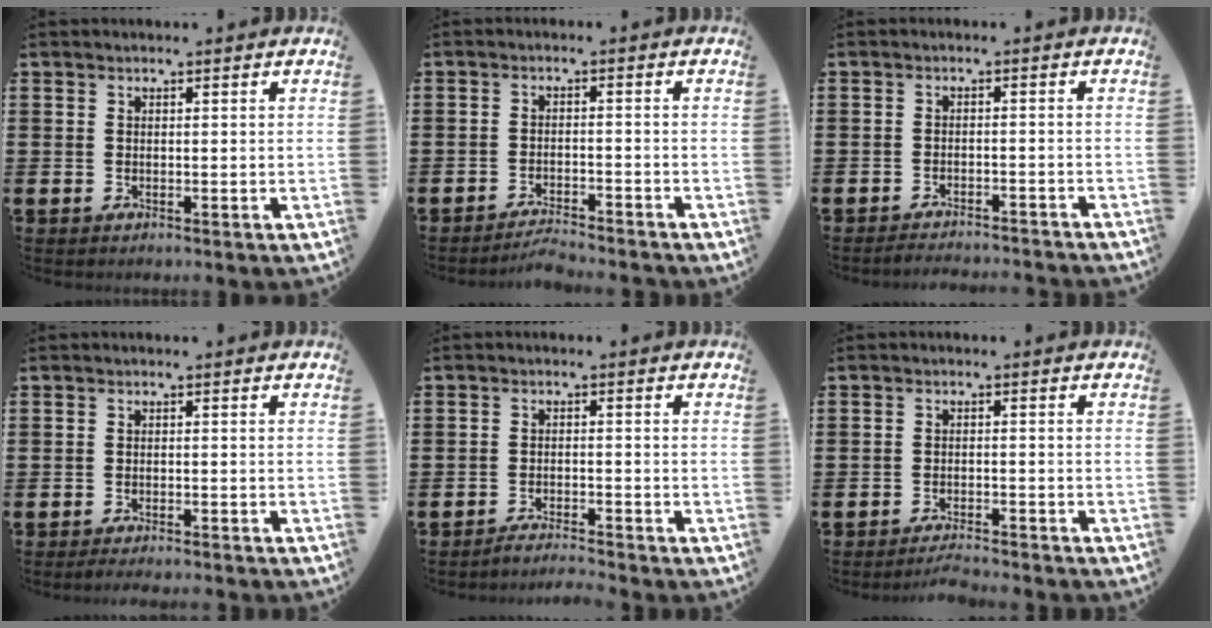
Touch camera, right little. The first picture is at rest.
{"total": 2.5, "force": [-2.5, -0.2, 0.2], "torque": [-0.006, 0.005, -0.052]}
{"total": 1.9, "force": [-1.9, -0.2, 0.0], "torque": [-0.003, 0.005, -0.039]}
{"total": 1.2, "force": [-1.2, -0.2, 0.2], "torque": [-0.004, 0.000, -0.023]}
{"total": 2.1, "force": [-2.1, -0.3, 0.1], "torque": [-0.003, 0.004, -0.044]}
{"total": 2.0, "force": [-1.9, -0.2, 0.4], "torque": [-0.008, 0.007, -0.038]}